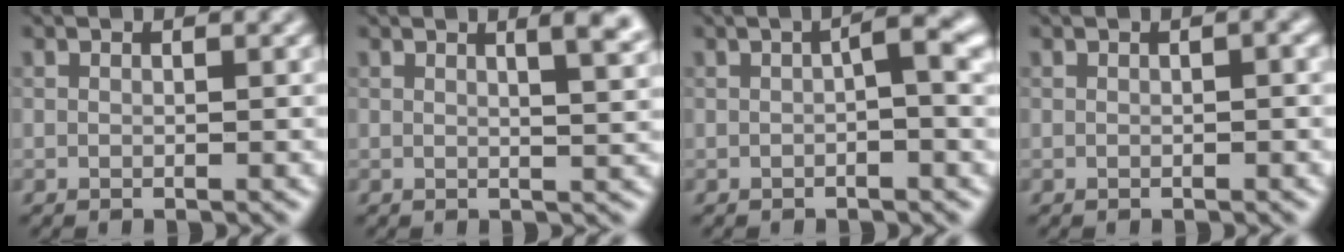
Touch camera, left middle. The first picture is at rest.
{"total": 4.7, "force": [2.2, 1.7, 3.7], "torque": [-0.024, 0.013, 0.015]}
{"total": 2.7, "force": [0.0, 0.4, 2.6], "torque": [-0.040, 0.008, -0.002]}
{"total": 1.1, "force": [0.1, 0.2, 1.1], "torque": [-0.017, 0.004, 0.002]}